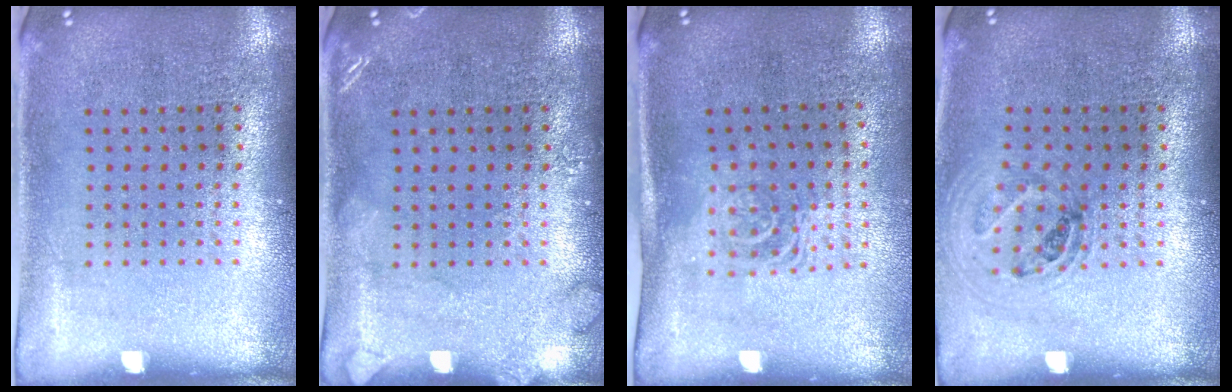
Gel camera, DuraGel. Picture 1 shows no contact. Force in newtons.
{"total": 1.5, "press": 1.5, "slide": 0.2}
{"total": 1.6, "press": 1.3, "slide": 1.0}
{"total": 0.9, "press": 0.9, "slide": 0.2}